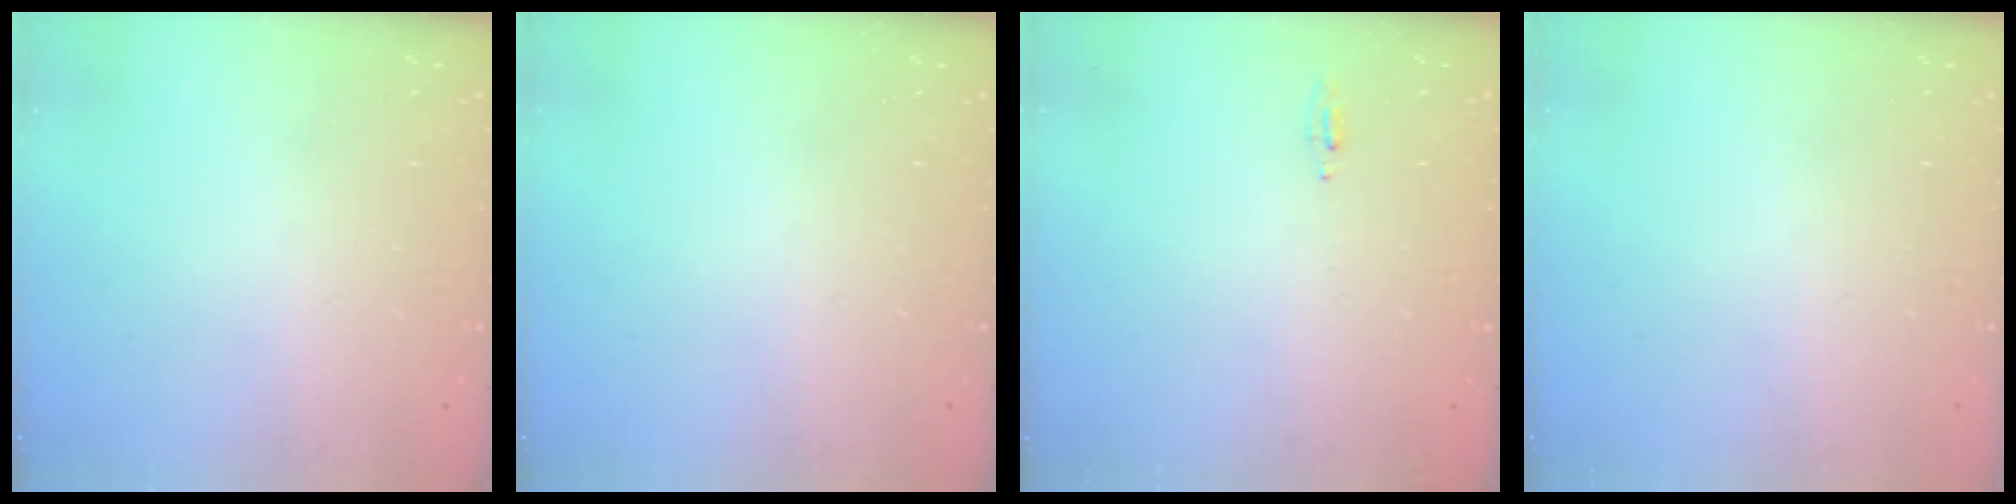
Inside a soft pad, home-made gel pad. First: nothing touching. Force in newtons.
{"total": 0.0}
{"total": 4.6, "press": 4.4, "slide": 1.6}
{"total": 0.0}